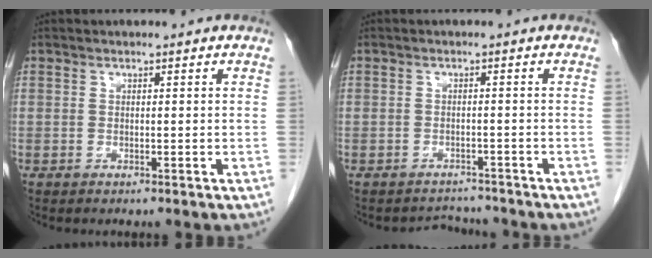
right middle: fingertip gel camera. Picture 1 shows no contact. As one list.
[{"total": 2.8, "force": [-2.5, 0.8, -0.9], "torque": [0.012, 0.004, -0.037]}]